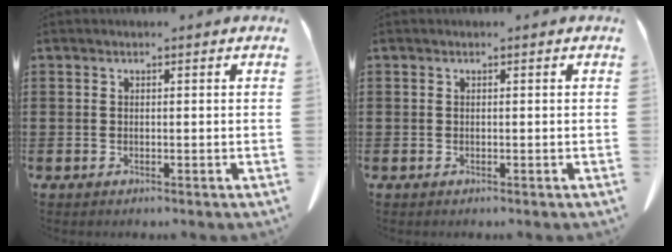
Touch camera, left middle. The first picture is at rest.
{"total": 0.0}